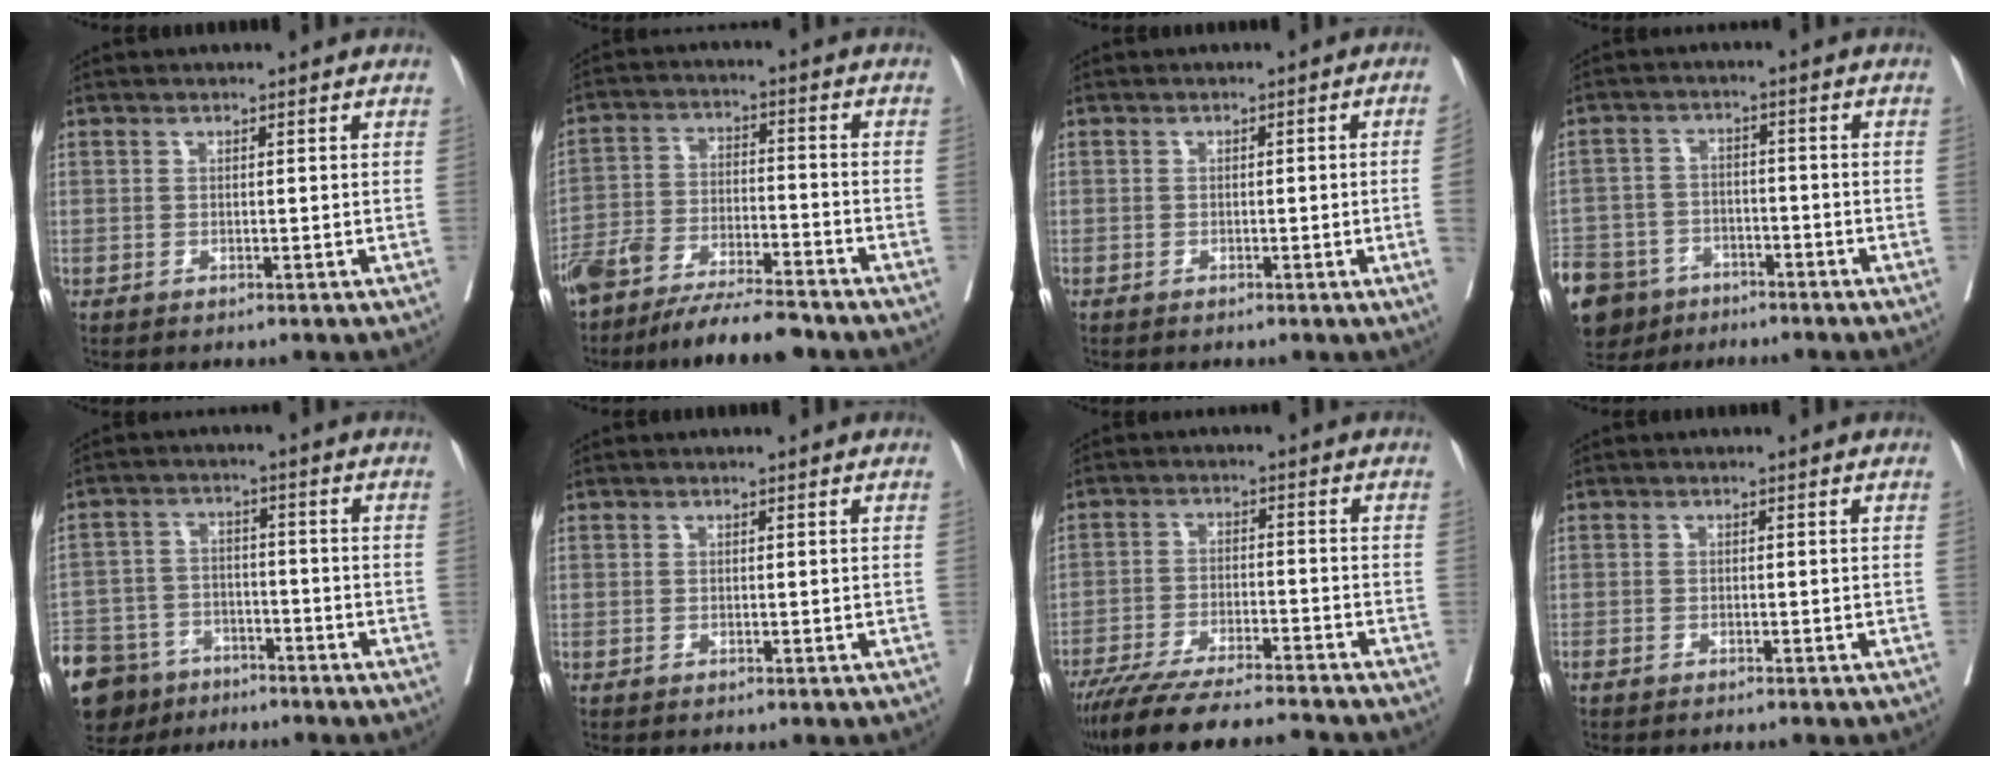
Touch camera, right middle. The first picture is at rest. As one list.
[{"total": 13.2, "force": [-11.5, 2.0, 6.3], "torque": [-0.104, -0.012, -0.192]}, {"total": 3.2, "force": [-0.7, -0.4, 3.1], "torque": [-0.039, 0.004, -0.007]}, {"total": 16.2, "force": [-10.7, 10.7, 5.8], "torque": [-0.170, -0.006, -0.166]}, {"total": 16.5, "force": [-11.7, 10.1, 5.8], "torque": [-0.158, -0.001, -0.184]}, {"total": 0.0}, {"total": 16.0, "force": [-14.5, 0.9, 6.8], "torque": [-0.111, -0.026, -0.224]}, {"total": 1.8, "force": [-1.6, 0.1, 0.7], "torque": [-0.013, -0.003, -0.023]}]